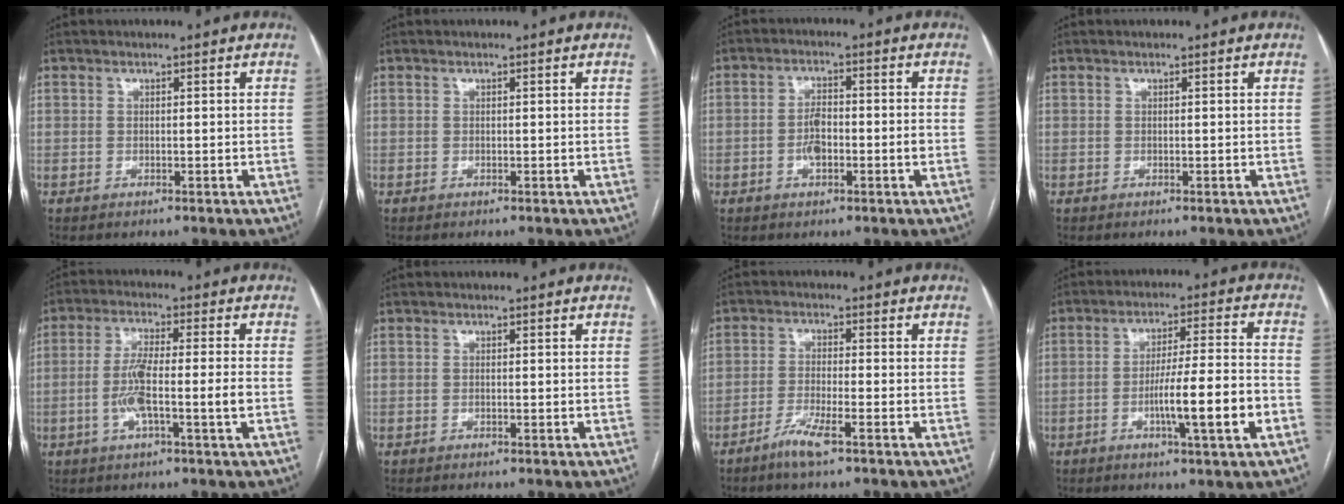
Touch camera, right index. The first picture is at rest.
{"total": 0.0}
{"total": 4.4, "force": [-1.2, 1.6, 3.9], "torque": [-0.083, 0.008, -0.021]}
{"total": 0.0}
{"total": 7.6, "force": [-1.8, 0.3, 7.4], "torque": [-0.146, 0.007, -0.035]}
{"total": 0.0}
{"total": 4.5, "force": [-2.9, 0.1, 3.4], "torque": [-0.069, -0.006, -0.059]}
{"total": 11.1, "force": [-3.7, -0.1, 10.4], "torque": [-0.171, 0.000, -0.060]}